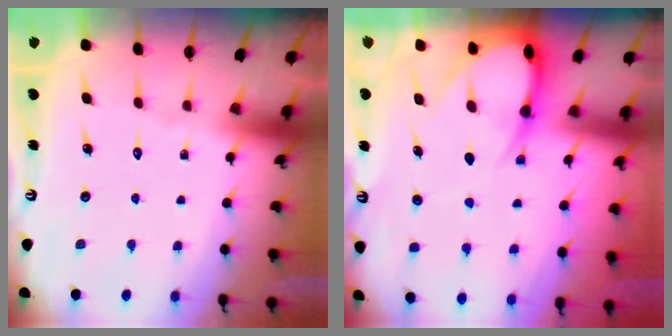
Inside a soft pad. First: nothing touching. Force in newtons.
{"total": 9.9, "press": 9.9, "slide": 1.0}